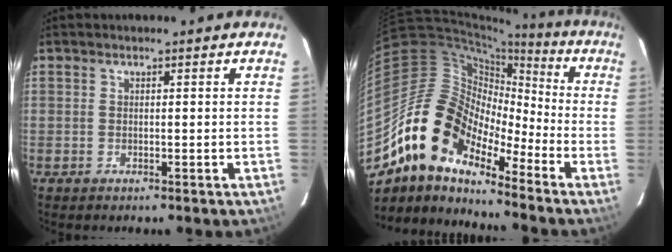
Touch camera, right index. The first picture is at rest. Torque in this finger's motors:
{"motor_torque": [0.83, -0.82, -0.03, -0.18]}